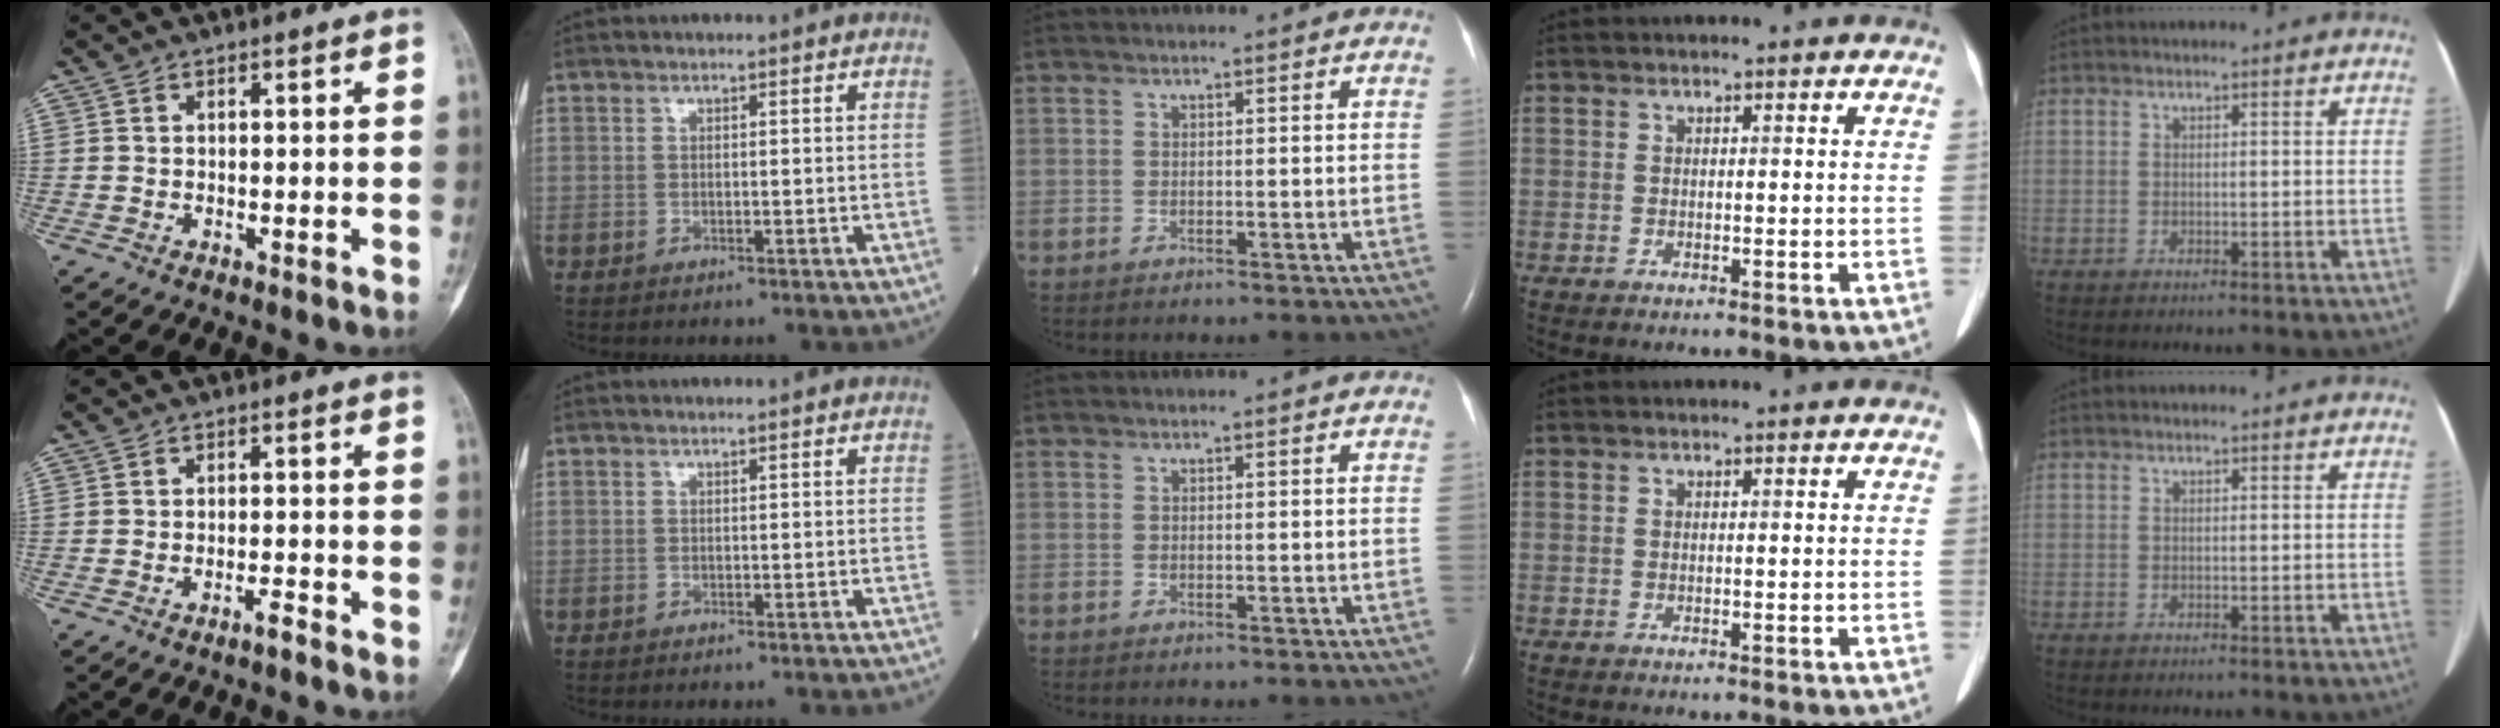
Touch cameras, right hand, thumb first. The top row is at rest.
{"thumb": {"total": 1.6, "force": [-1.3, 0.1, 0.9], "torque": [-0.016, 0.009, -0.024]}, "index": {"total": 1.2, "force": [-1.1, -0.2, 0.4], "torque": [0.001, 0.003, -0.018]}}